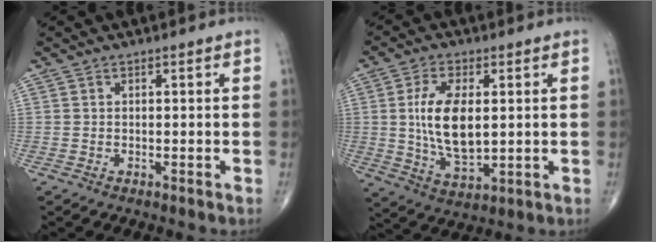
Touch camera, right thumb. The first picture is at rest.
{"total": 12.1, "force": [1.3, 5.9, 10.5], "torque": [-0.196, -0.016, 0.031]}